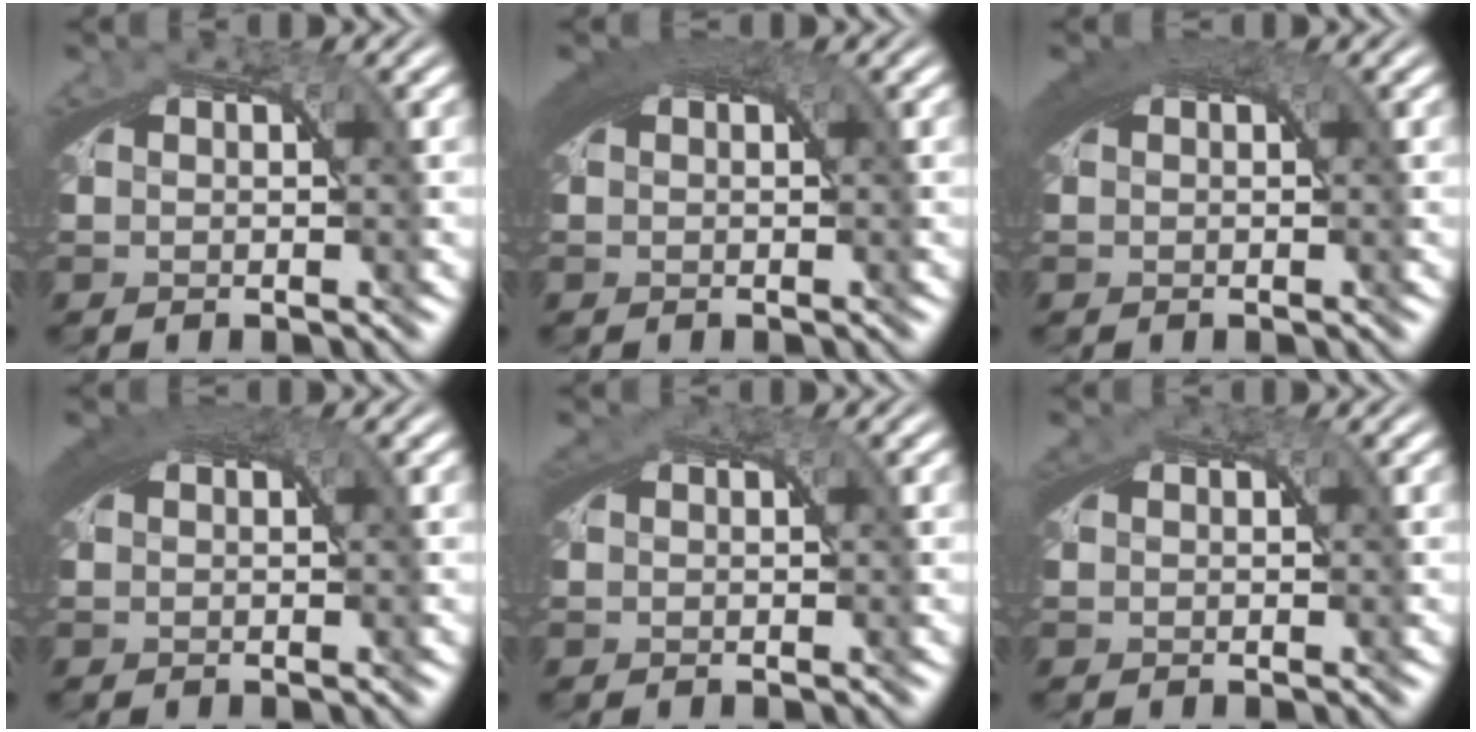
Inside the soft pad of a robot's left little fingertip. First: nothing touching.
{"total": 3.6, "force": [1.6, 1.2, 2.9], "torque": [-0.042, 0.013, 0.021]}
{"total": 3.3, "force": [1.6, 1.1, 2.7], "torque": [-0.038, 0.013, 0.020]}
{"total": 3.3, "force": [1.5, 1.1, 2.6], "torque": [-0.037, 0.013, 0.020]}
{"total": 1.2, "force": [0.6, 0.6, 0.8], "torque": [-0.011, 0.005, 0.007]}
{"total": 0.7, "force": [0.4, 0.4, 0.4], "torque": [-0.006, 0.002, 0.004]}